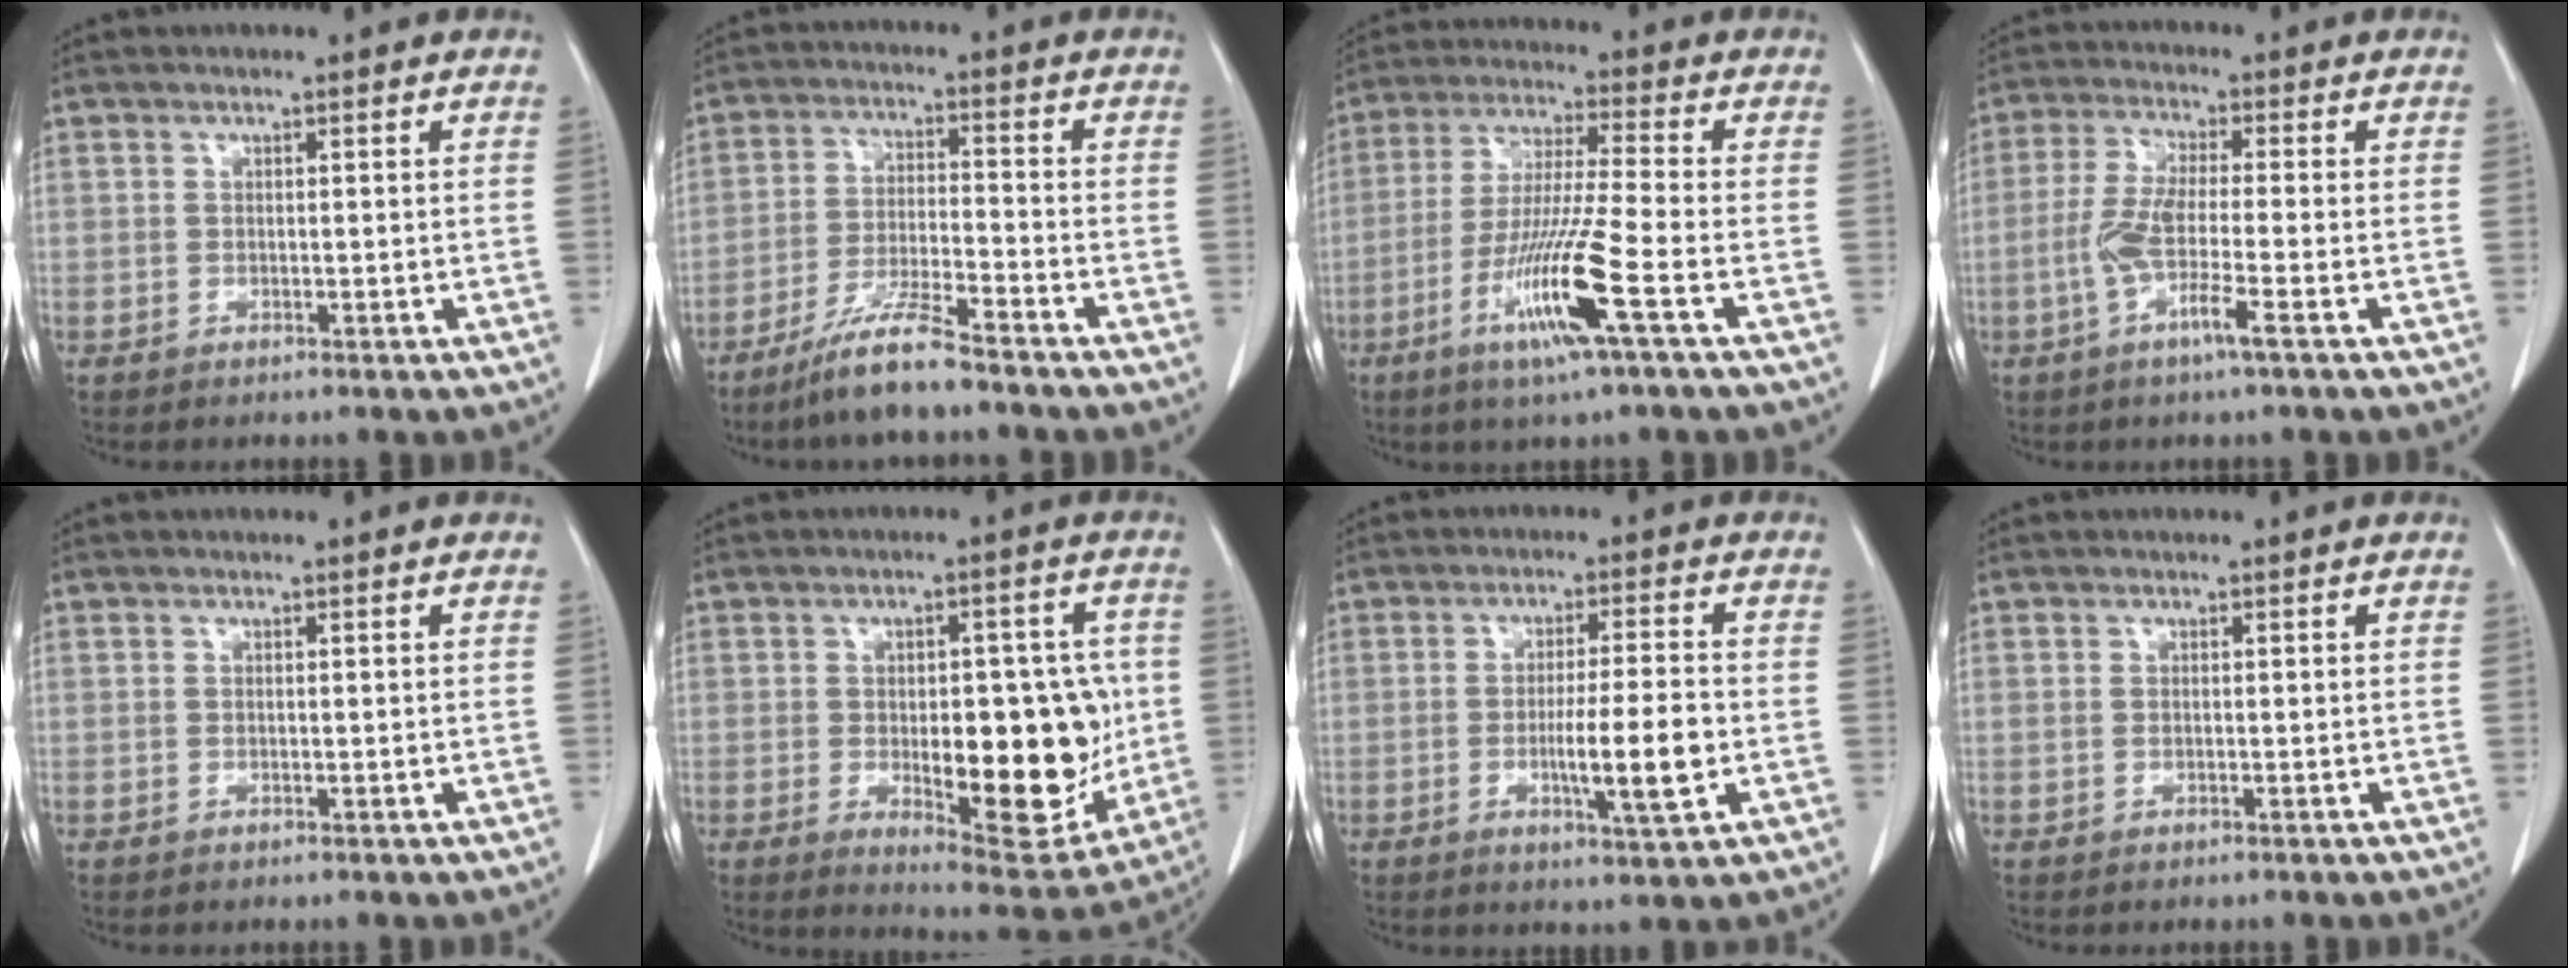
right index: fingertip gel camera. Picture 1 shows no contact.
{"total": 7.9, "force": [-6.3, 0.3, 4.8], "torque": [-0.098, -0.021, -0.123]}
{"total": 12.5, "force": [-5.2, -1.0, 11.3], "torque": [-0.225, -0.024, -0.102]}
{"total": 7.6, "force": [-2.9, -0.2, 7.0], "torque": [-0.142, -0.010, -0.062]}
{"total": 0.0}
{"total": 16.2, "force": [-1.7, 6.1, 15.0], "torque": [-0.187, -0.005, -0.006]}
{"total": 8.5, "force": [-2.0, 0.2, 8.2], "torque": [-0.135, -0.010, -0.032]}
{"total": 0.0}